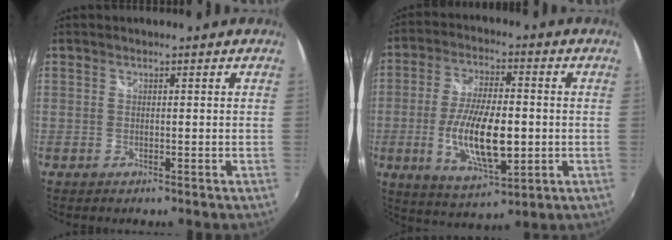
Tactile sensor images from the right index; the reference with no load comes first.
{"total": 14.4, "force": [-2.5, 5.5, 13.1], "torque": [-0.251, -0.013, -0.038]}